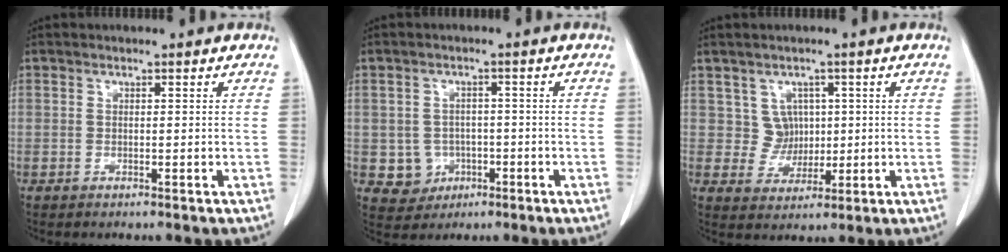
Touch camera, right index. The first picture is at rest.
{"total": 4.7, "force": [-1.1, 4.5, 0.7], "torque": [-0.005, 0.008, -0.006]}
{"total": 4.7, "force": [1.1, 4.6, 0.4], "torque": [0.002, 0.013, 0.023]}